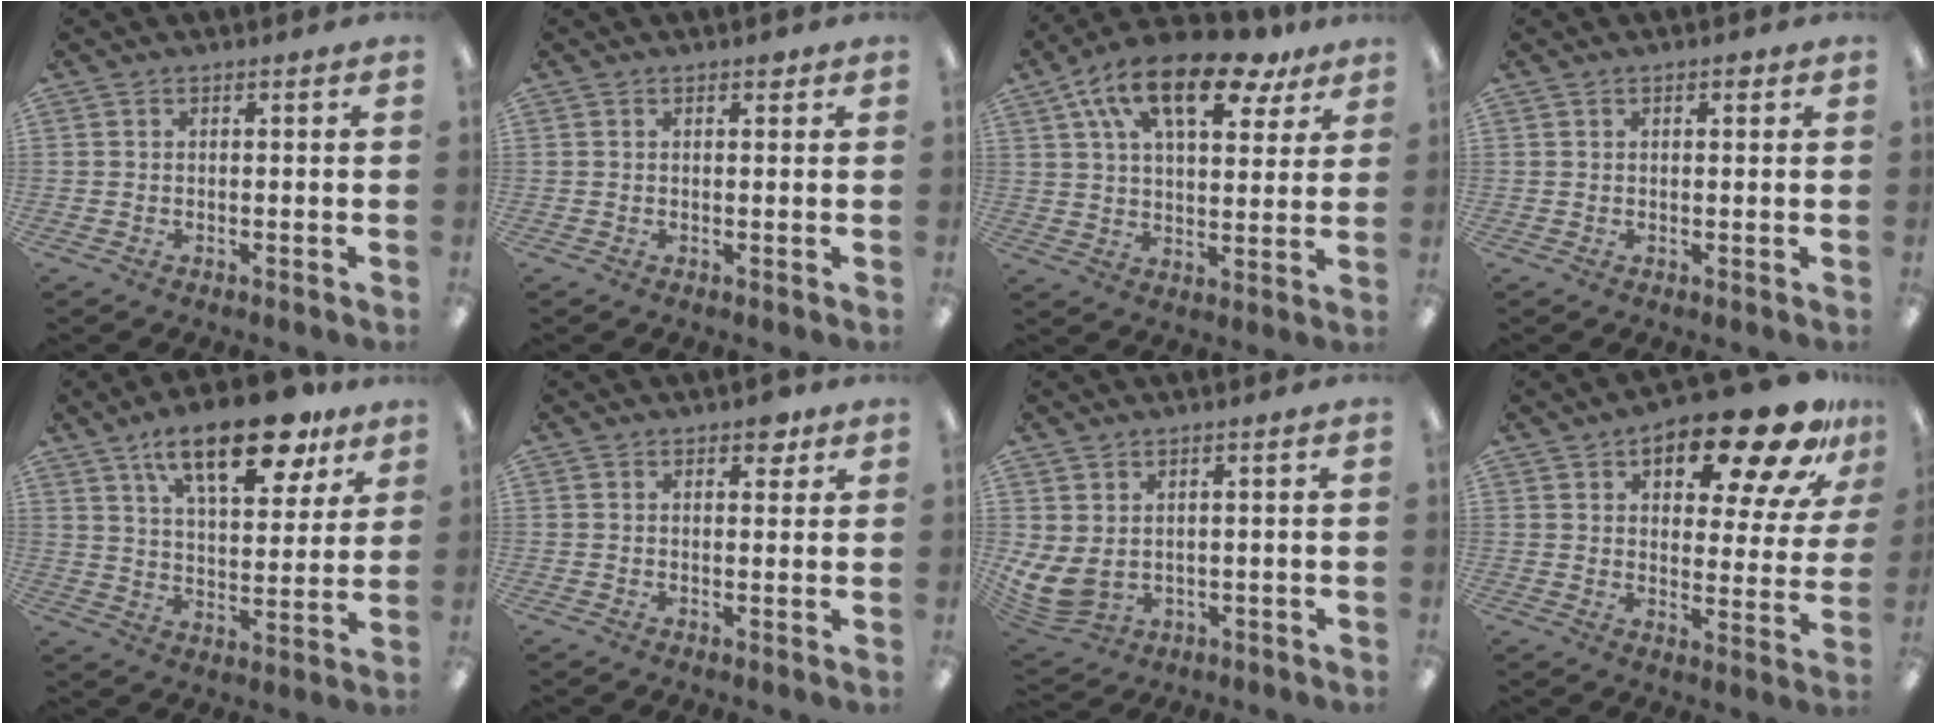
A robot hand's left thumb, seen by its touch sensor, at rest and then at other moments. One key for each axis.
{"total": 1.3, "fx": 0.8, "fy": 0.6, "fz": 0.8, "tx": -0.001, "ty": -0.004, "tz": 0.010}
{"total": 18.2, "fx": 10.3, "fy": 8.4, "fz": 12.4, "tx": -0.201, "ty": -0.035, "tz": 0.172}
{"total": 1.5, "fx": 0.8, "fy": 0.7, "fz": 1.1, "tx": -0.006, "ty": -0.002, "tz": 0.008}
{"total": 19.6, "fx": 12.2, "fy": 8.1, "fz": 13.1, "tx": -0.194, "ty": -0.053, "tz": 0.197}
{"total": 3.9, "fx": 2.2, "fy": 2.1, "fz": 2.4, "tx": -0.019, "ty": -0.008, "tz": 0.033}
{"total": 6.7, "fx": 1.5, "fy": 4.3, "fz": 4.9, "tx": -0.120, "ty": -0.016, "tz": 0.033}
{"total": 19.4, "fx": 13.1, "fy": 7.3, "fz": 12.3, "tx": -0.166, "ty": -0.081, "tz": 0.209}